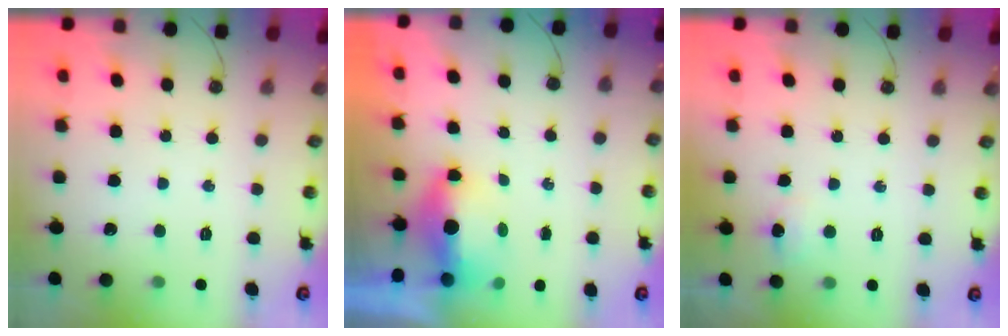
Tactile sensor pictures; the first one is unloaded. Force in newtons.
{"total": 5.7, "press": 5.5, "slide": 1.5}
{"total": 5.8, "press": 5.7, "slide": 0.6}